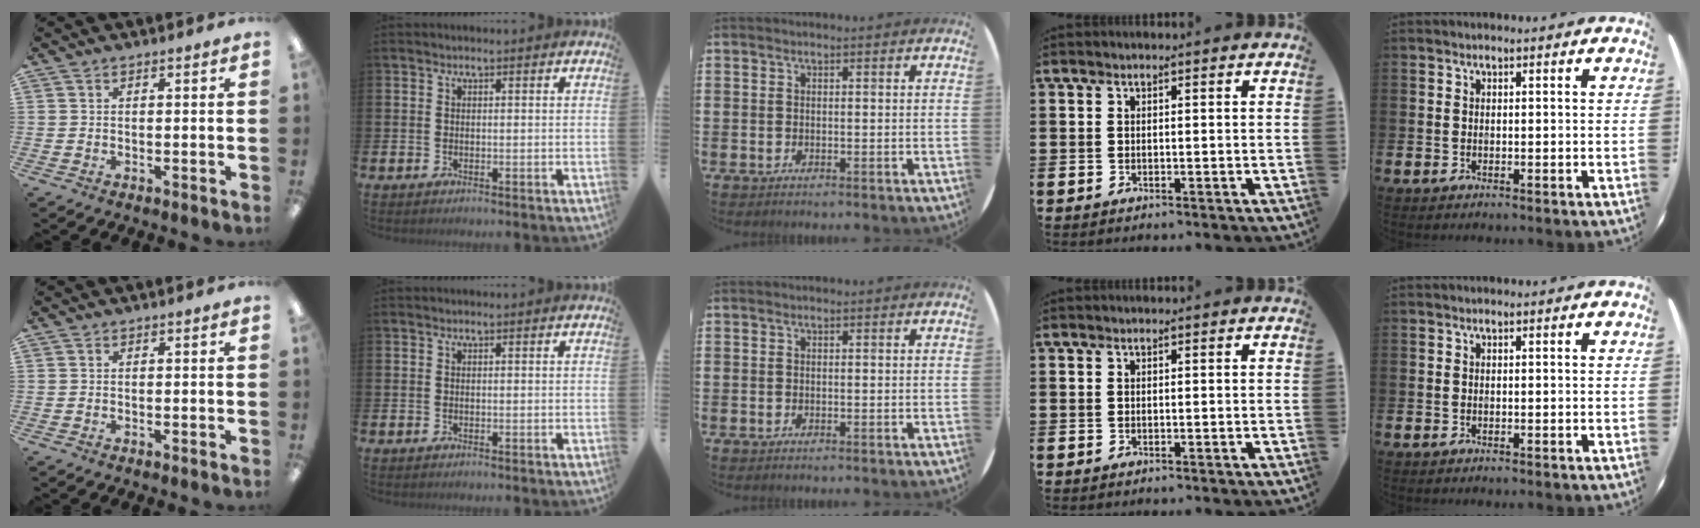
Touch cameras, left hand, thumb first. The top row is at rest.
{}